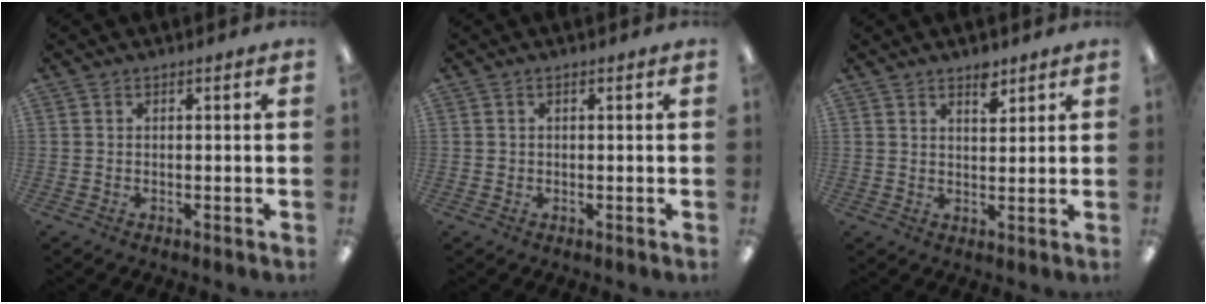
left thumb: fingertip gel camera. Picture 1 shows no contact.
{"total": 0.7, "force": [0.2, 0.6, 0.1], "torque": [-0.002, 0.004, 0.004]}
{"total": 4.2, "force": [3.2, 1.8, 2.1], "torque": [-0.013, -0.019, 0.051]}